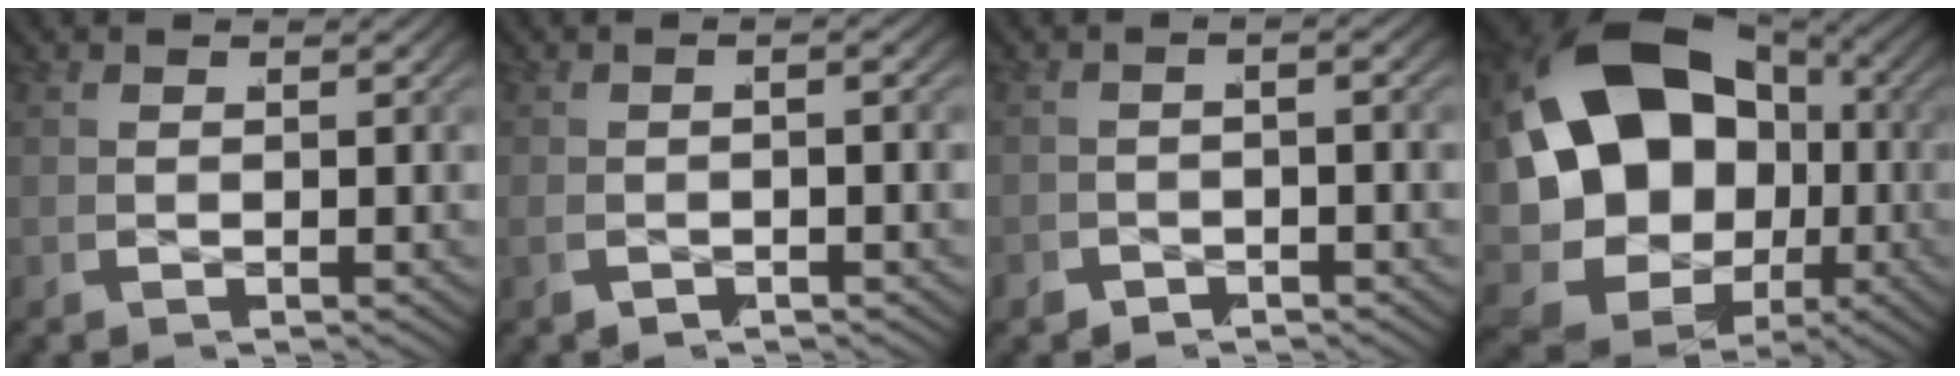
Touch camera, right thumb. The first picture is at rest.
{"total": 0.8, "force": [-0.8, 0.0, 0.2], "torque": [-0.014, 0.003, -0.019]}
{"total": 1.9, "force": [-1.8, 0.2, -0.3], "torque": [-0.007, -0.006, -0.033]}
{"total": 21.9, "force": [-1.5, 16.4, 14.3], "torque": [-0.333, -0.077, -0.004]}